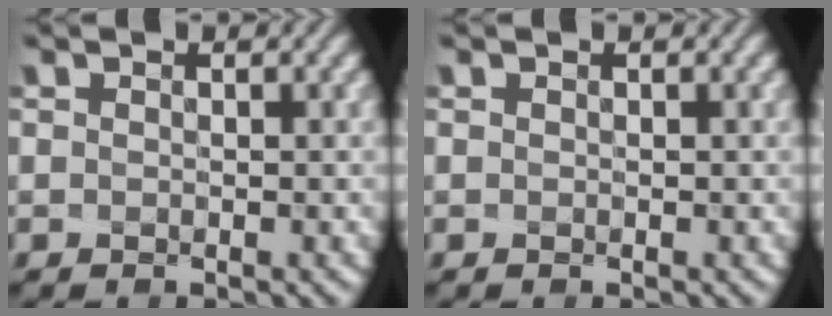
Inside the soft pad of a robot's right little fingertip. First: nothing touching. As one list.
[{"total": 0.0}]